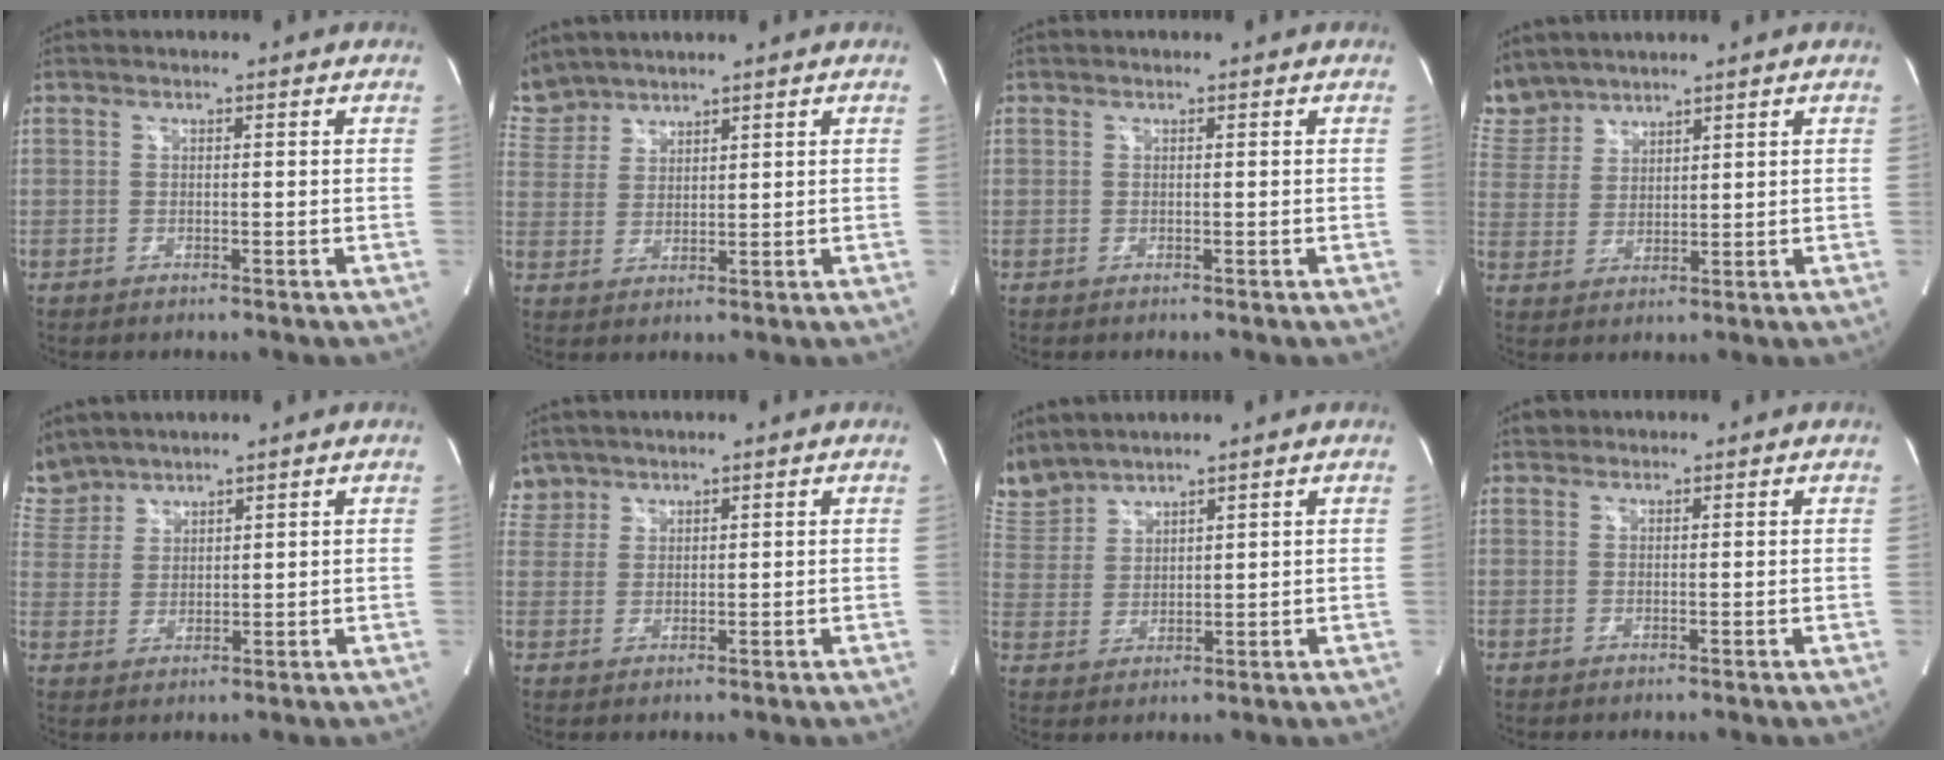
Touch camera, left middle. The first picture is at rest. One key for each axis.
{"total": 6.6, "fx": 6.1, "fy": 2.4, "fz": 0.4, "tx": -0.024, "ty": 0.013, "tz": 0.134}
{"total": 0.0}
{"total": 6.6, "fx": 6.3, "fy": 2.0, "fz": 0.1, "tx": -0.014, "ty": 0.013, "tz": 0.142}
{"total": 6.5, "fx": 6.1, "fy": 2.1, "fz": 0.2, "tx": -0.019, "ty": 0.014, "tz": 0.137}
{"total": 3.3, "fx": 2.8, "fy": 1.7, "fz": -0.5, "tx": 0.014, "ty": 0.009, "tz": 0.056}
{"total": 6.9, "fx": 6.8, "fy": 1.0, "fz": 0.6, "tx": -0.036, "ty": 0.017, "tz": 0.153}
{"total": 0.9, "fx": 0.7, "fy": 0.5, "fz": -0.1, "tx": 0.000, "ty": 0.006, "tz": 0.009}